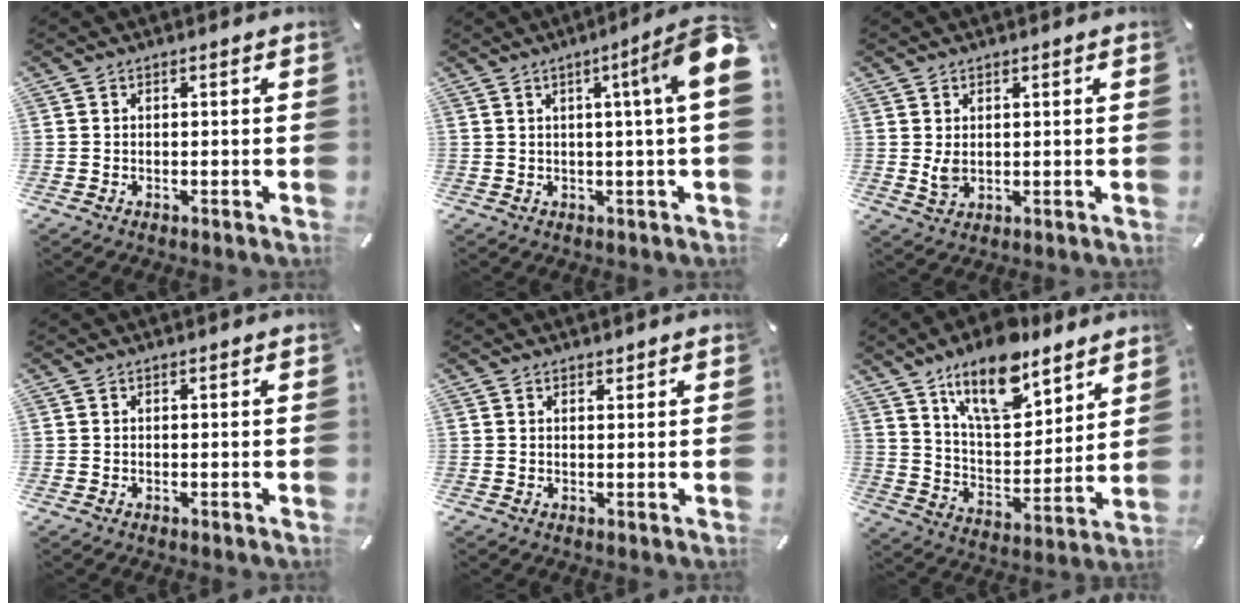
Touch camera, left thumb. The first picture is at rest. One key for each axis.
{"total": 10.3, "fx": 2.8, "fy": 0.0, "fz": 10.0, "tx": -0.152, "ty": -0.017, "tz": 0.041}
{"total": 3.0, "fx": 0.7, "fy": 2.3, "fz": 1.8, "tx": -0.034, "ty": -0.002, "tz": 0.011}
{"total": 0.0}
{"total": 0.9, "fx": 0.7, "fy": 0.6, "fz": 0.0, "tx": 0.007, "ty": -0.002, "tz": 0.012}
{"total": 16.5, "fx": 12.2, "fy": 7.2, "fz": 8.5, "tx": -0.148, "ty": -0.068, "tz": 0.216}